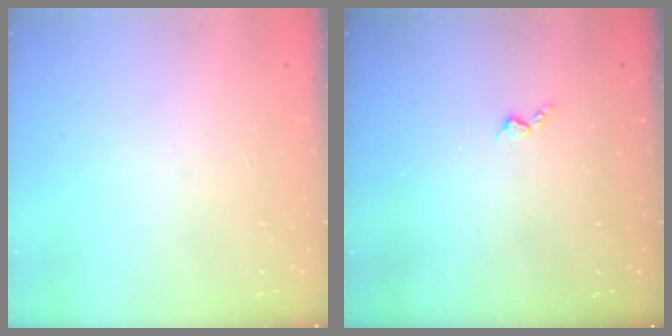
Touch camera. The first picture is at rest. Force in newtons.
{"total": 2.8, "press": 2.8, "slide": 0.5}